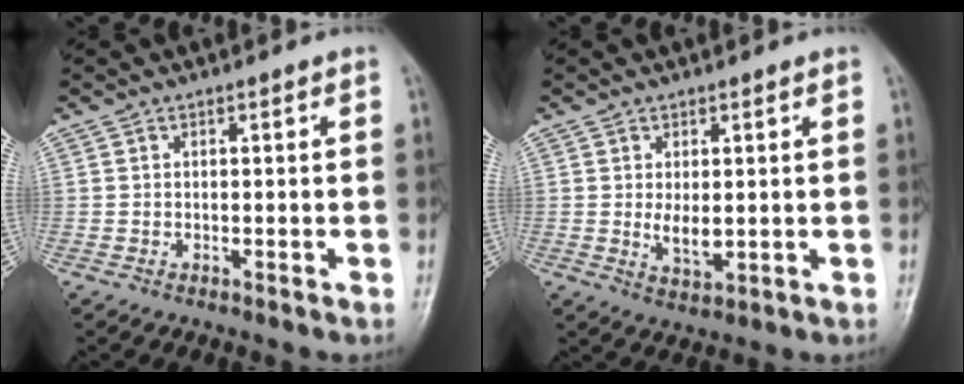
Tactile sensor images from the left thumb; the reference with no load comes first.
{"total": 4.0, "force": [0.3, 1.9, 3.4], "torque": [-0.052, -0.012, 0.014]}